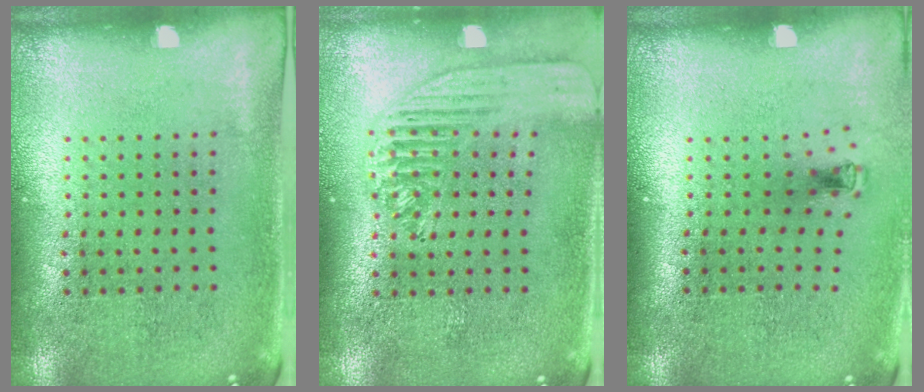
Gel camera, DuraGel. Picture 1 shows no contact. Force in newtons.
{"total": 1.6, "press": 1.4, "slide": 0.6}
{"total": 0.6, "press": 0.3, "slide": 0.5}